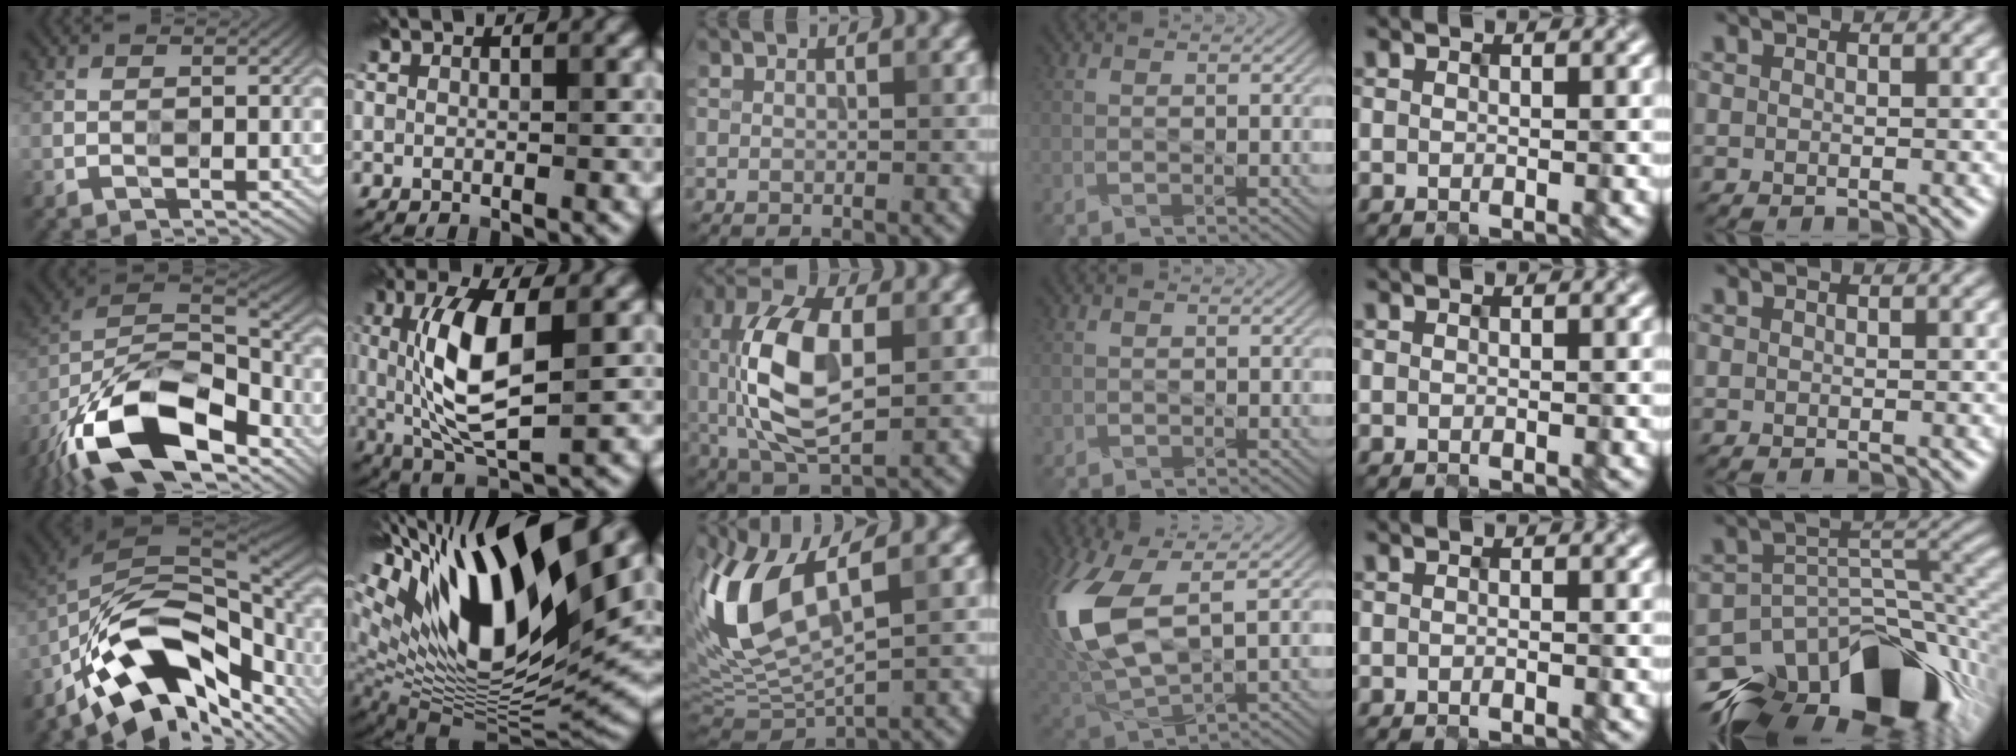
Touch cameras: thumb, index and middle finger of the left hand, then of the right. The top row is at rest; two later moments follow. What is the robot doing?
{"motion": "insert", "object": "pen cap and body"}